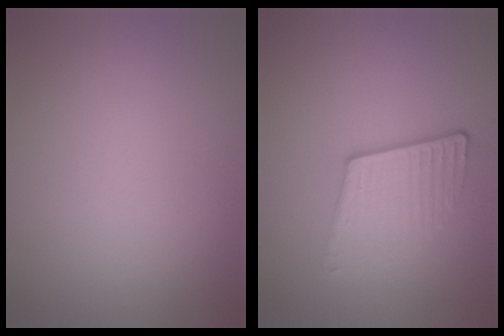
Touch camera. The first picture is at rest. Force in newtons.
{"total": 3.7, "press": 2.5, "slide": 2.7}